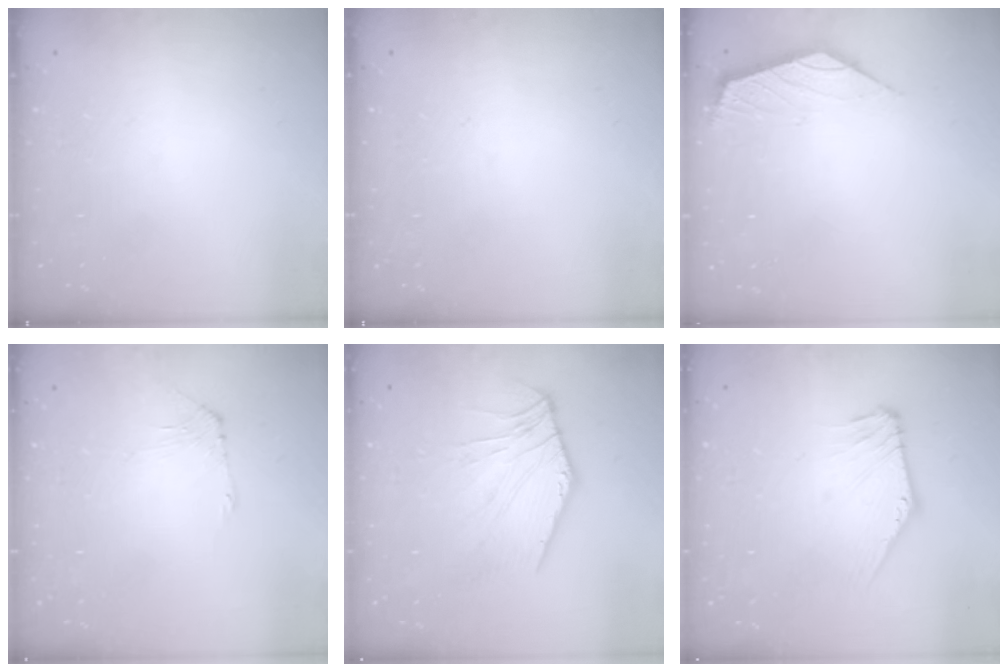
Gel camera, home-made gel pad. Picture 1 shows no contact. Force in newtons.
{"total": 0.0}
{"total": 2.5, "press": 2.5, "slide": 0.6}
{"total": 3.0, "press": 2.9, "slide": 0.5}
{"total": 5.1, "press": 5.0, "slide": 1.0}
{"total": 3.8, "press": 3.7, "slide": 0.2}